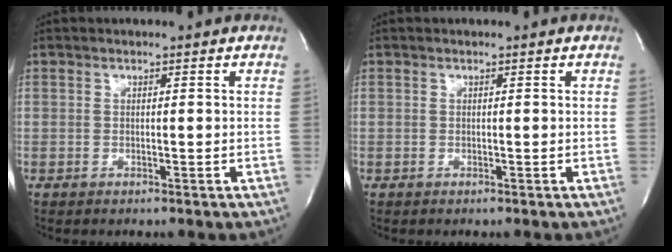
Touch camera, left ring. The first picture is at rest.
{"total": 0.0}